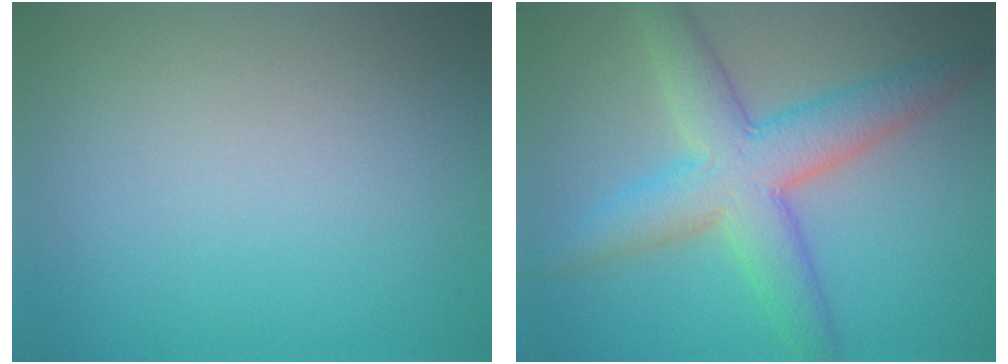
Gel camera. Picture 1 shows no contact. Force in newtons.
{"total": 6.8, "press": 6.8, "slide": 0.3}